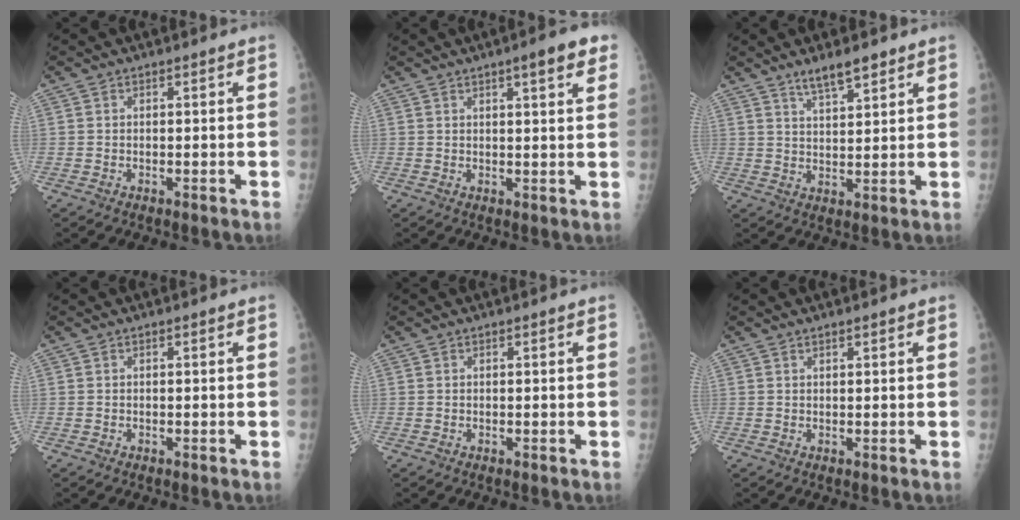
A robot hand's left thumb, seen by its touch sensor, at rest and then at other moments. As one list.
[{"total": 6.4, "force": [3.5, 1.2, 5.2], "torque": [-0.062, -0.008, 0.044]}, {"total": 6.0, "force": [4.4, 1.4, 3.7], "torque": [-0.056, -0.026, 0.077]}, {"total": 0.0}, {"total": 0.0}, {"total": 0.8, "force": [0.6, 0.1, 0.6], "torque": [-0.007, 0.000, 0.010]}]